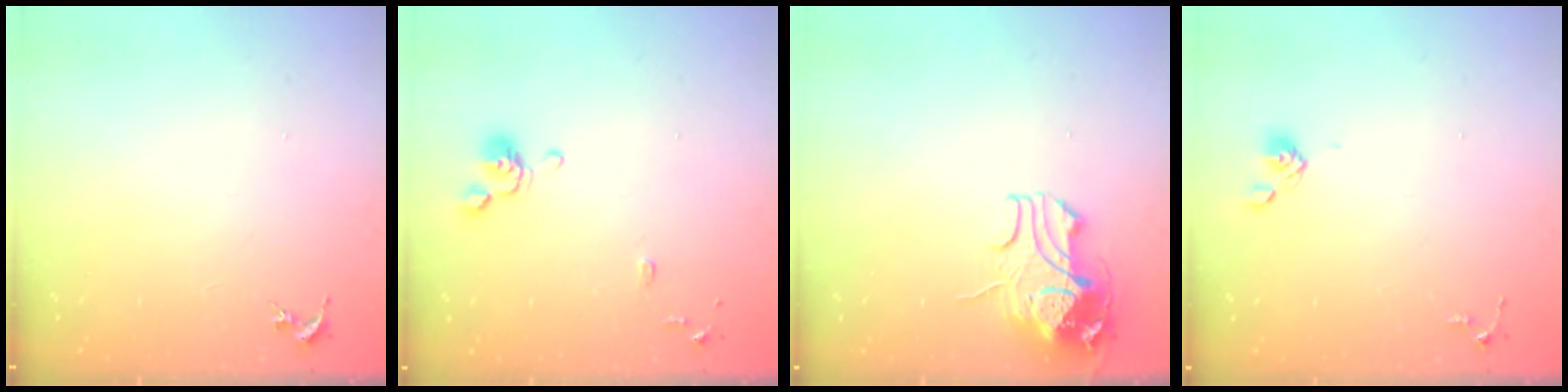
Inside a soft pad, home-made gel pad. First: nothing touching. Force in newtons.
{"total": 9.1, "press": 9.0, "slide": 1.4}
{"total": 11.6, "press": 11.5, "slide": 1.5}
{"total": 4.6, "press": 4.5, "slide": 1.1}